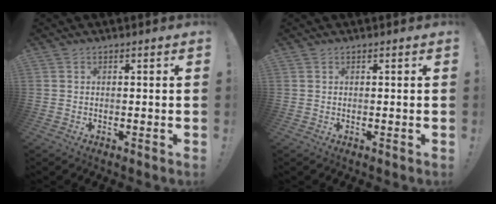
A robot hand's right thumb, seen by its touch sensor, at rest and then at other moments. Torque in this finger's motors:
{"motor_torque": [0.00, 0.00, -0.04, -0.02, 0.00]}